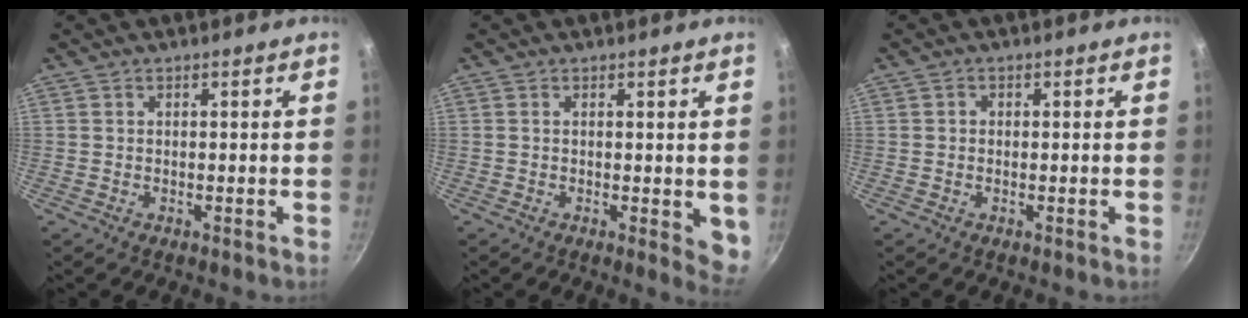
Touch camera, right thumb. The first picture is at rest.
{"total": 4.2, "force": [0.3, 1.7, 3.9], "torque": [-0.038, -0.010, 0.003]}
{"total": 0.9, "force": [-0.1, 0.8, 0.3], "torque": [-0.004, 0.004, -0.002]}